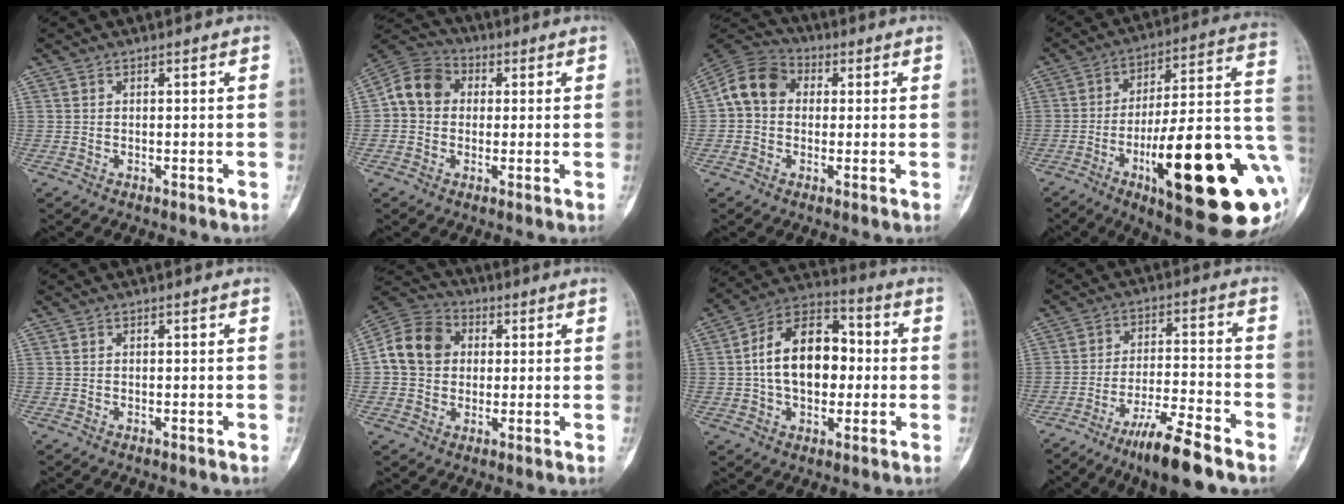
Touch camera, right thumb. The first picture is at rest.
{"total": 9.1, "force": [0.7, 7.6, 4.8], "torque": [-0.074, 0.024, -0.001]}
{"total": 9.7, "force": [1.0, 7.8, 5.6], "torque": [-0.089, 0.026, 0.002]}
{"total": 31.0, "force": [-9.2, 8.3, 28.4], "torque": [-0.357, 0.017, -0.125]}
{"total": 0.0}
{"total": 11.8, "force": [1.4, 9.9, 6.3], "torque": [-0.103, 0.019, 0.015]}
{"total": 16.6, "force": [0.4, 10.7, 12.7], "torque": [-0.178, 0.033, -0.003]}
{"total": 10.9, "force": [-7.8, 1.5, 7.4], "torque": [-0.137, 0.046, -0.135]}